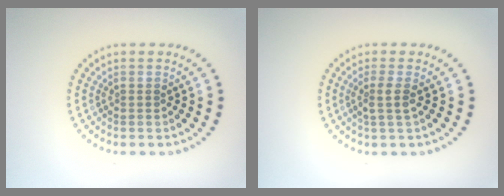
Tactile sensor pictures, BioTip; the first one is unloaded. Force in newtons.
{"total": 1.6, "press": 1.3, "slide": 0.9}